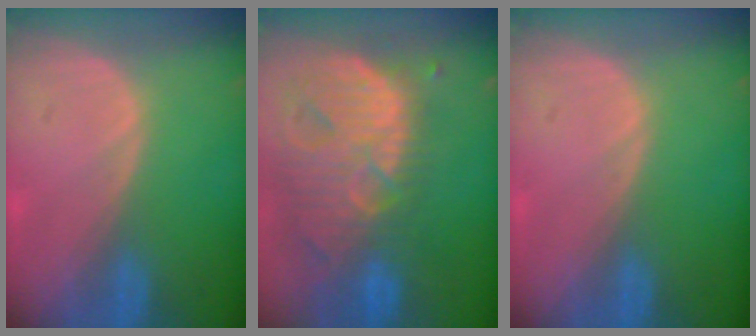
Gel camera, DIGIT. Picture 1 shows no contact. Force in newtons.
{"total": 13.7, "press": 11.6, "slide": 7.3}
{"total": 0.0}